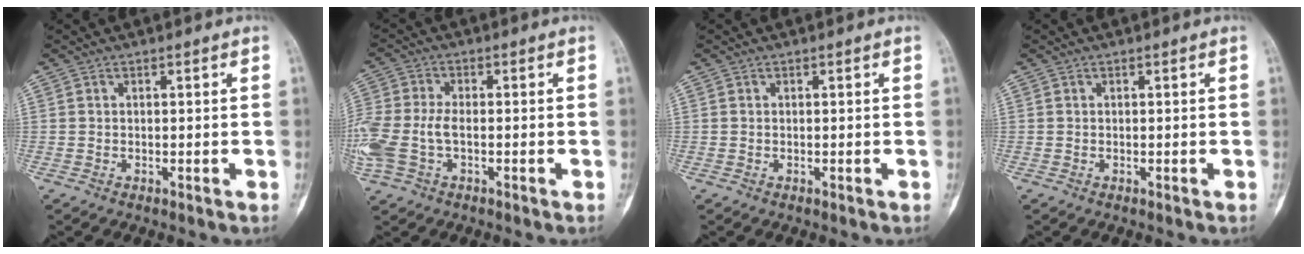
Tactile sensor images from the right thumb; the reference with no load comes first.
{"total": 11.0, "force": [-2.0, 6.7, 8.5], "torque": [-0.228, 0.013, -0.035]}
{"total": 0.0}
{"total": 0.0}